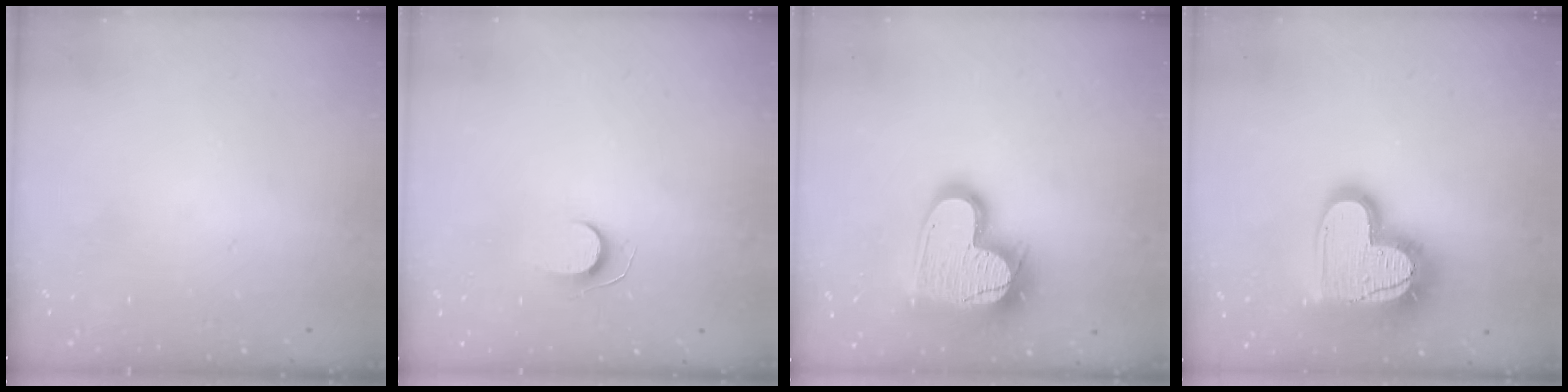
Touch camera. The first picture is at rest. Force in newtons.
{"total": 5.6, "press": 5.6, "slide": 0.5}
{"total": 21.2, "press": 21.1, "slide": 1.9}
{"total": 21.1, "press": 21.0, "slide": 1.9}